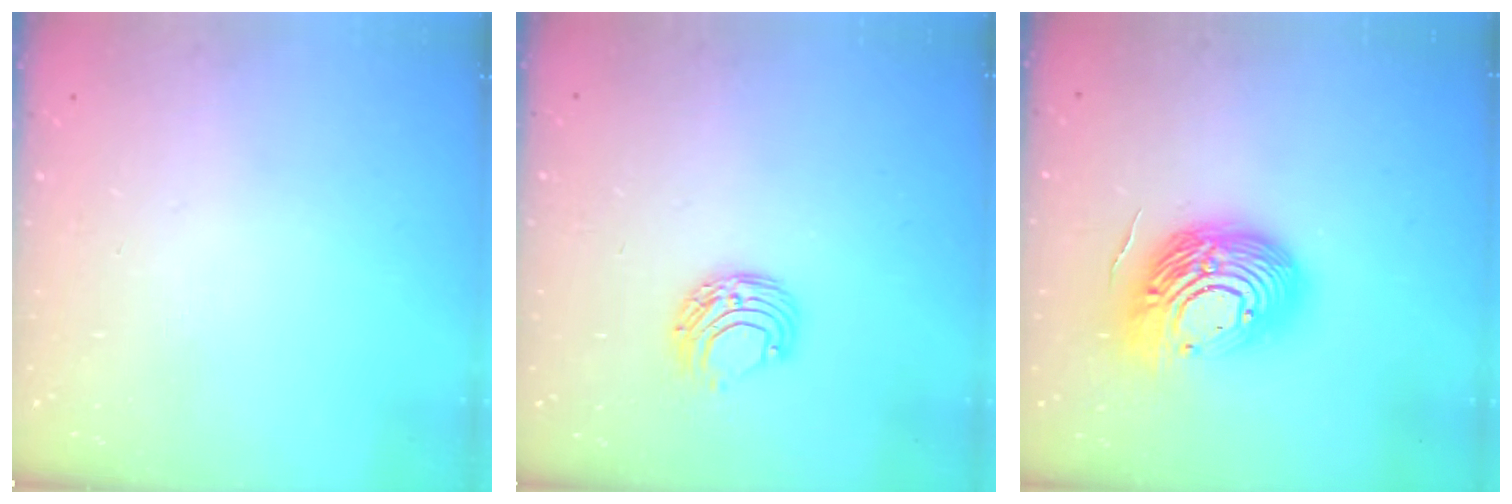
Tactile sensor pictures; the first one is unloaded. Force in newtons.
{"total": 6.8, "press": 6.7, "slide": 0.6}
{"total": 20.0, "press": 20.0, "slide": 1.6}